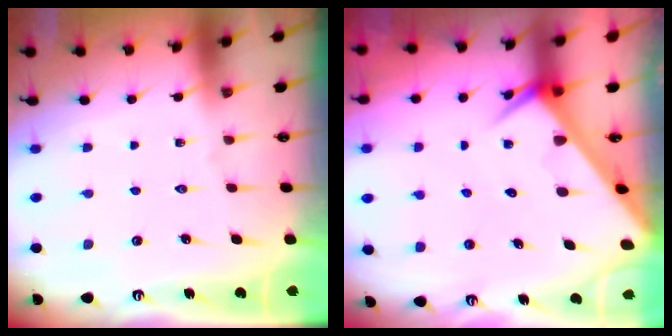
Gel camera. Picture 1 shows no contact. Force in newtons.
{"total": 4.7, "press": 4.7, "slide": 0.4}